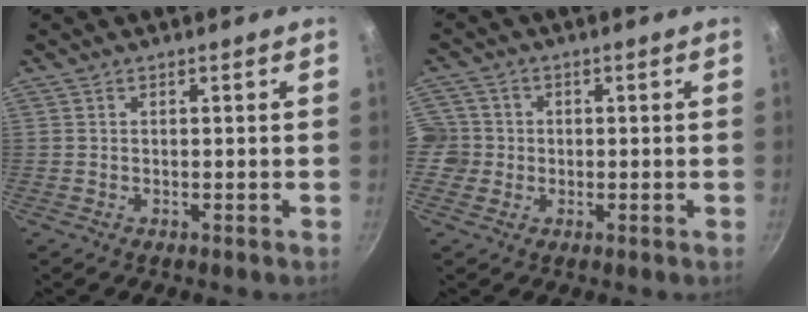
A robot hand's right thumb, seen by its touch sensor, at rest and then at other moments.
{"total": 4.9, "force": [-0.7, 4.8, 1.0], "torque": [0.010, 0.008, -0.021]}